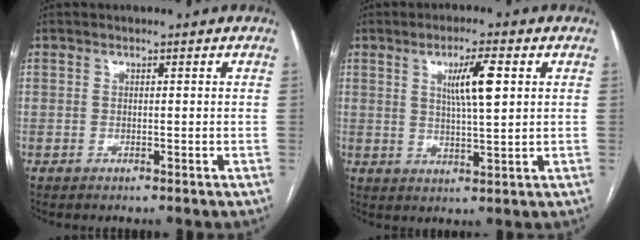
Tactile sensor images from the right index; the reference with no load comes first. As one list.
[{"total": 6.5, "force": [2.1, 0.6, 6.1], "torque": [-0.109, 0.002, 0.036]}]